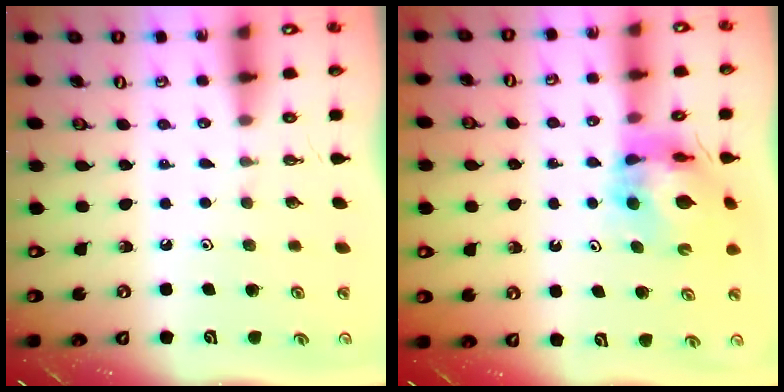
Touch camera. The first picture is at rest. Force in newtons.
{"total": 12.1, "press": 12.0, "slide": 1.4}